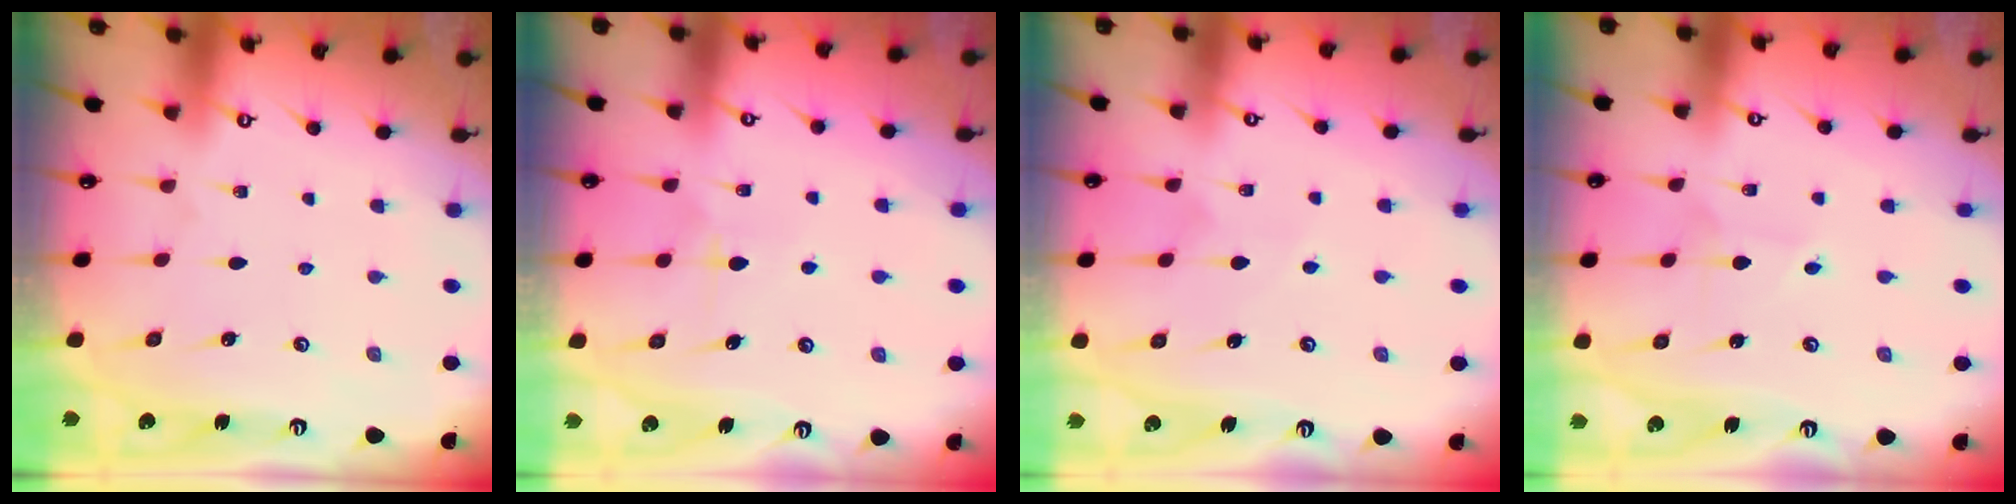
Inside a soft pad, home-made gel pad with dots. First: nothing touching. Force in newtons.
{"total": 6.0, "press": 6.0, "slide": 0.3}
{"total": 4.6, "press": 4.5, "slide": 0.9}
{"total": 2.4, "press": 2.3, "slide": 0.2}